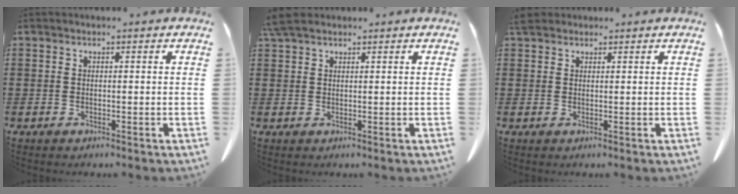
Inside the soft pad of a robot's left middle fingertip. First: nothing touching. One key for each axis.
{"total": 2.7, "fx": 2.2, "fy": 0.7, "fz": 1.5, "tx": -0.036, "ty": 0.005, "tz": 0.042}
{"total": 2.0, "fx": 1.6, "fy": 0.8, "fz": 0.7, "tx": -0.021, "ty": 0.006, "tz": 0.032}